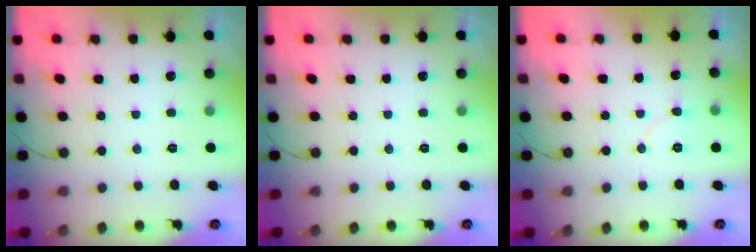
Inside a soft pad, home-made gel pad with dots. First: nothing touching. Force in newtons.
{"total": 0.0}
{"total": 5.9, "press": 5.9, "slide": 0.6}